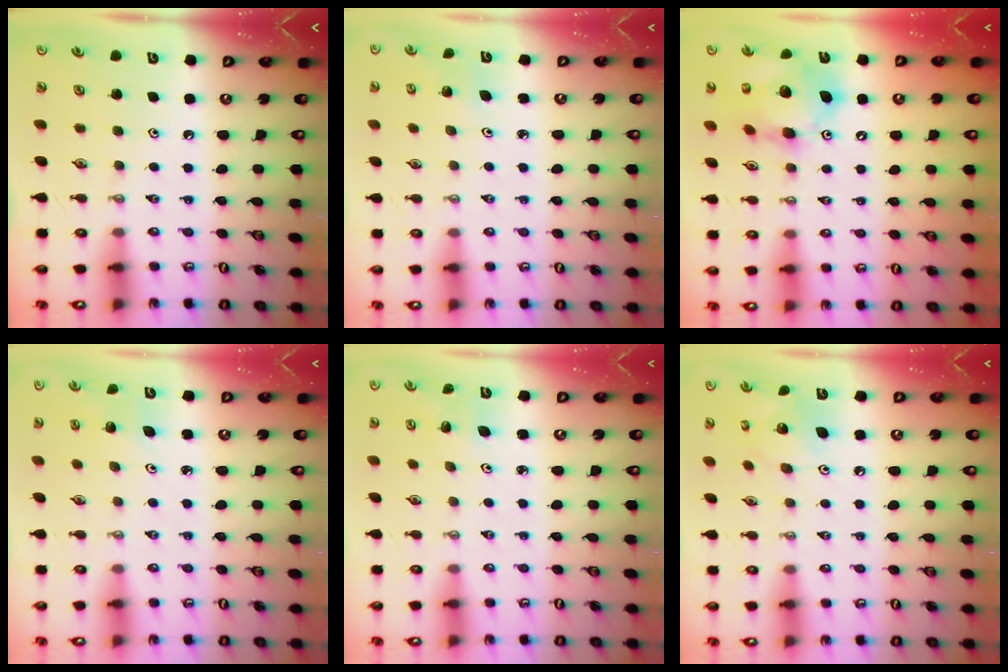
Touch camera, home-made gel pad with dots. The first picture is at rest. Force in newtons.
{"total": 2.9, "press": 2.8, "slide": 0.8}
{"total": 15.3, "press": 15.0, "slide": 3.2}
{"total": 4.0, "press": 3.9, "slide": 1.1}
{"total": 2.1, "press": 2.1, "slide": 0.2}
{"total": 7.8, "press": 7.7, "slide": 0.5}